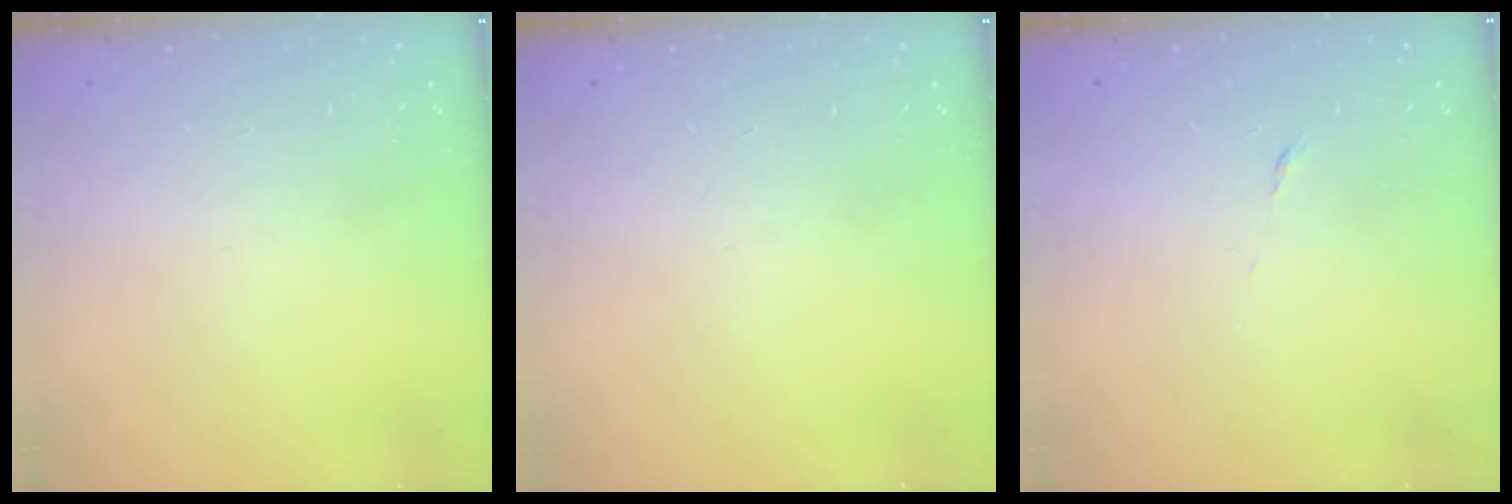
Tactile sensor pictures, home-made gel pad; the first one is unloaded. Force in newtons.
{"total": 0.0}
{"total": 3.8, "press": 3.7, "slide": 0.9}